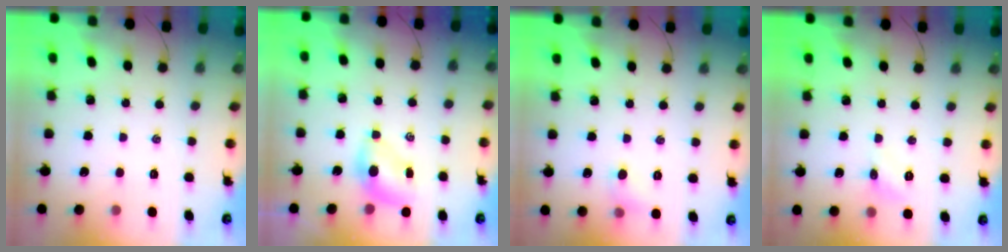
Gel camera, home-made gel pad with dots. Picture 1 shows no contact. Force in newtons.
{"total": 4.8, "press": 4.8, "slide": 0.6}
{"total": 4.6, "press": 4.3, "slide": 1.5}
{"total": 5.1, "press": 4.8, "slide": 1.6}